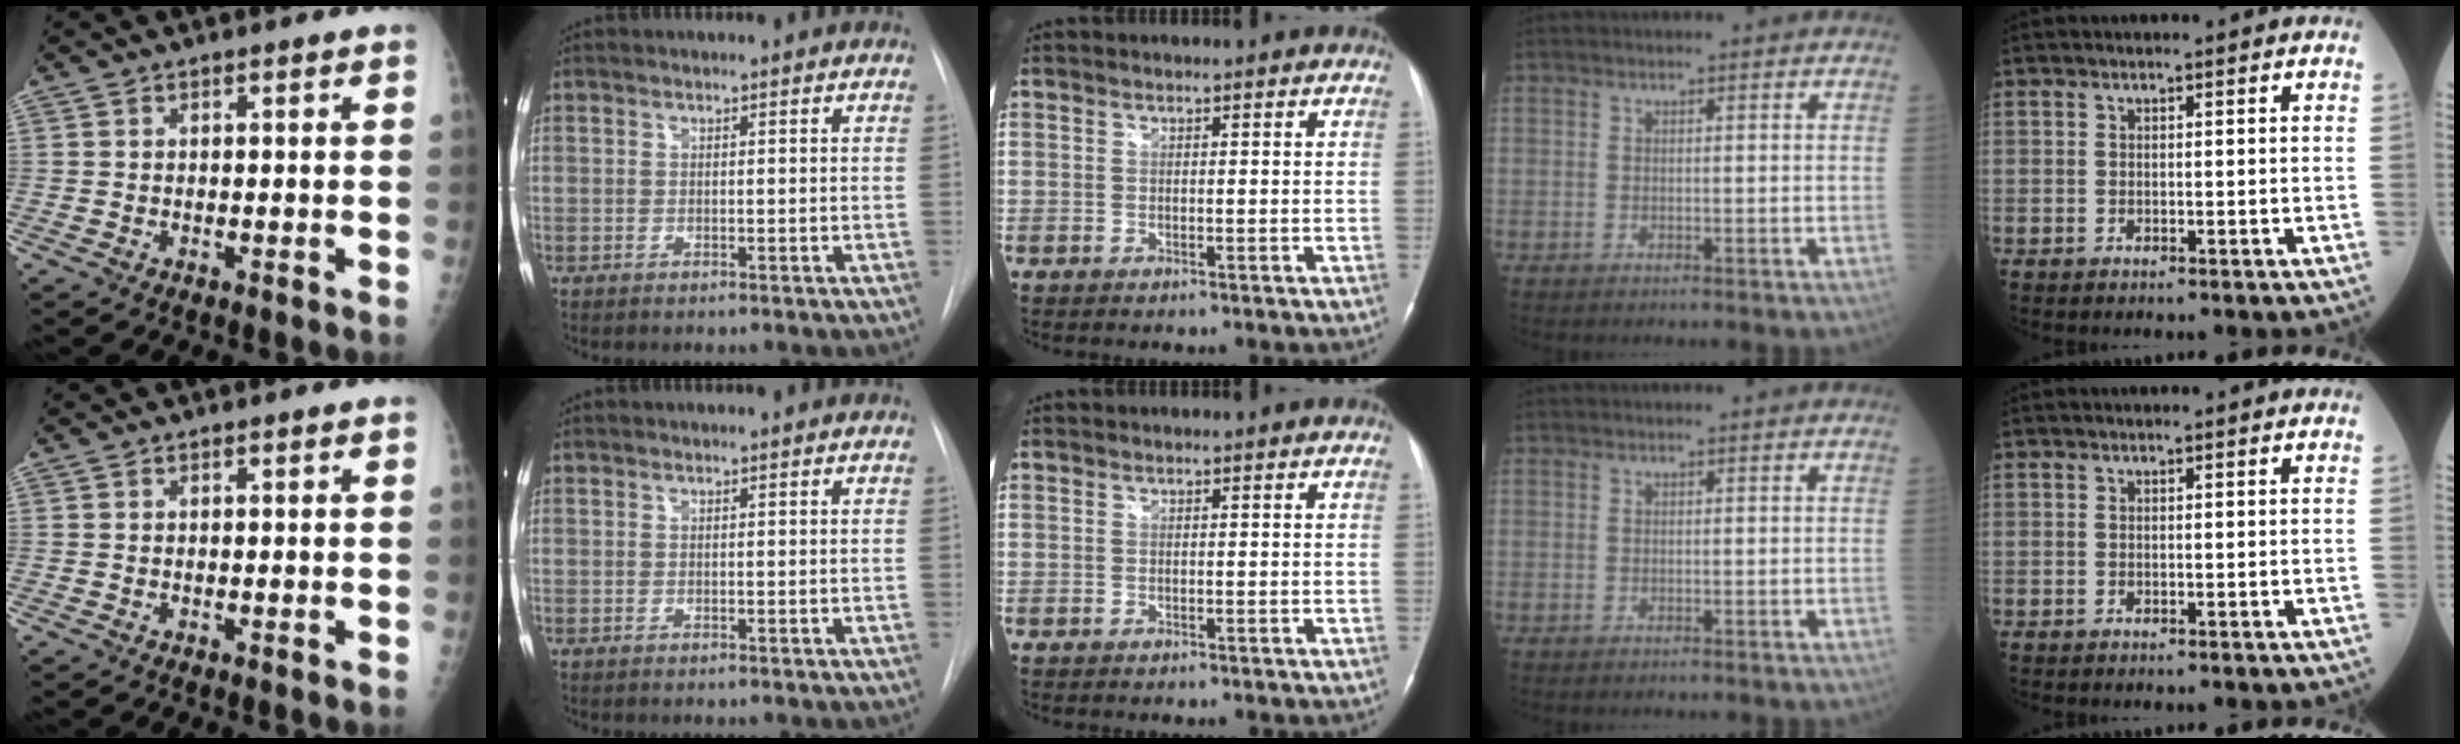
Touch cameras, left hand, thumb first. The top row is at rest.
{}